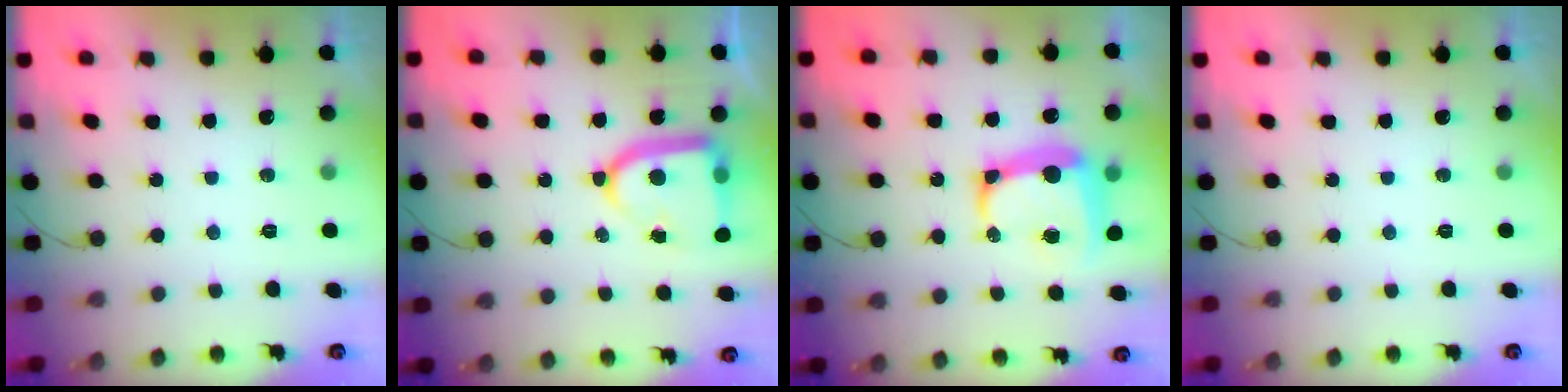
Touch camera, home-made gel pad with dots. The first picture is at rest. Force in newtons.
{"total": 14.2, "press": 14.2, "slide": 1.2}
{"total": 14.7, "press": 14.5, "slide": 2.2}
{"total": 0.0}